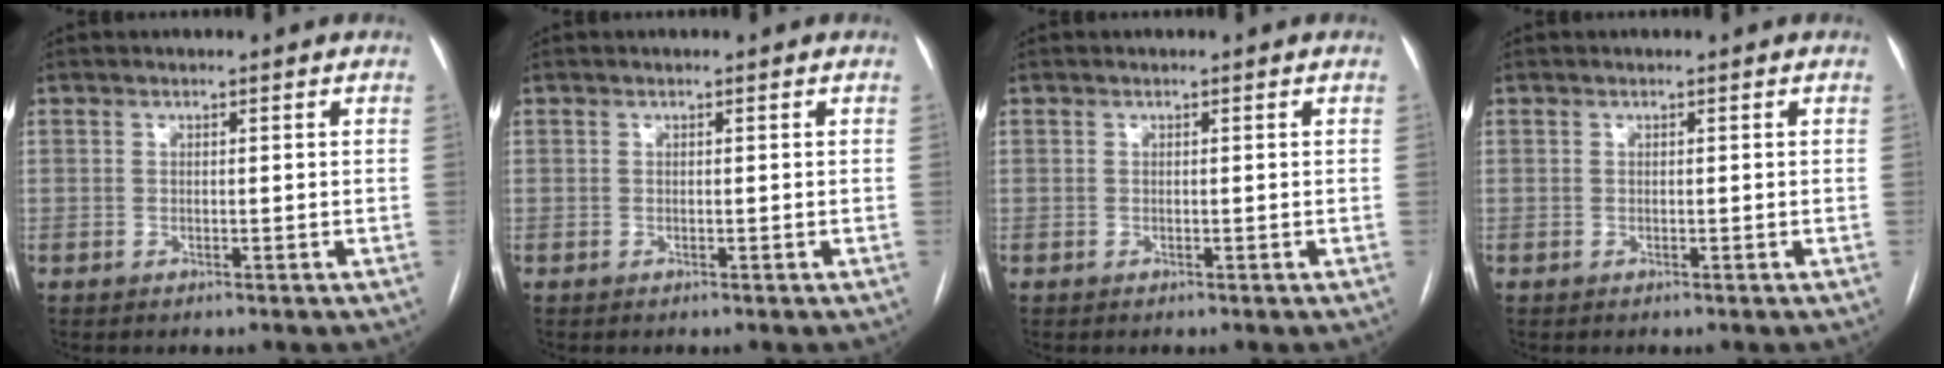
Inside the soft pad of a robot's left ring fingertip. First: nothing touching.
{"total": 0.0}
{"total": 0.0}
{"total": 0.0}